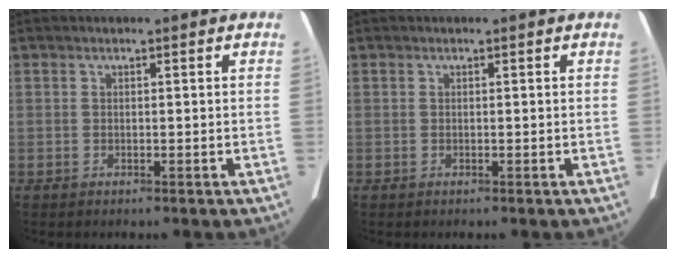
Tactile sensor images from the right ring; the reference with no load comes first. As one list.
[{"total": 0.0}]